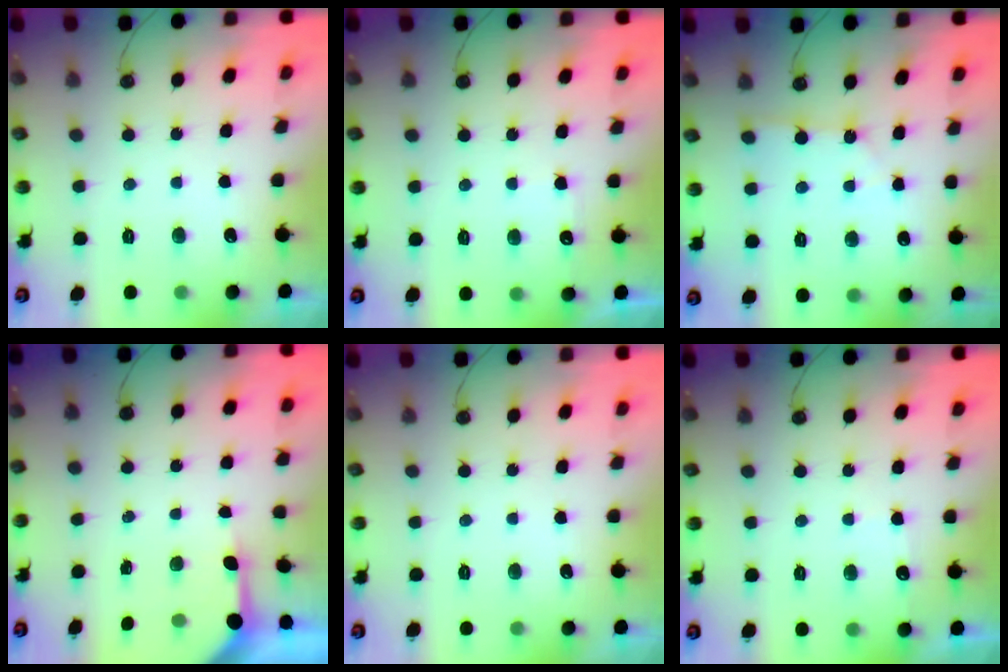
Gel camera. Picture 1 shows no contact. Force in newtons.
{"total": 4.0, "press": 3.9, "slide": 0.8}
{"total": 2.0, "press": 2.0, "slide": 0.1}
{"total": 3.3, "press": 3.2, "slide": 0.3}
{"total": 0.0}
{"total": 4.3, "press": 4.2, "slide": 0.7}